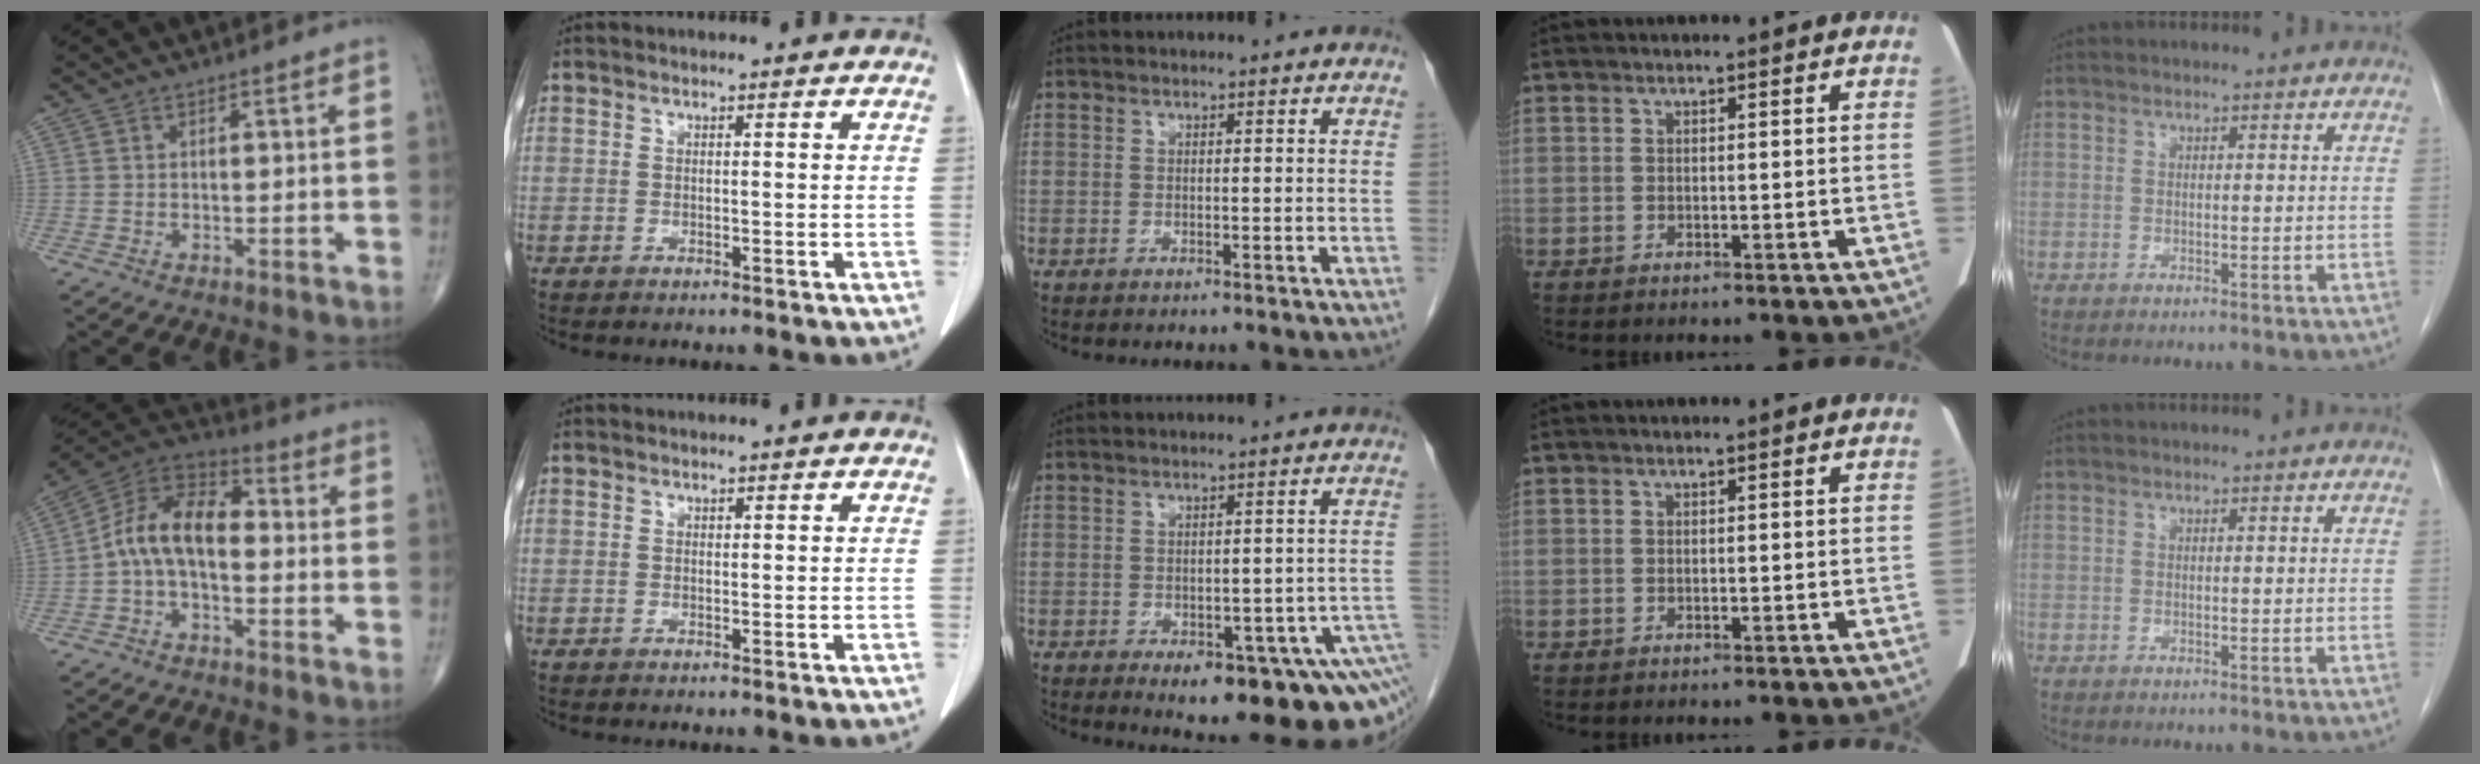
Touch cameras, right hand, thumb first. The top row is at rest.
{"thumb": {"total": 11.4, "force": [-1.4, 6.7, 9.1], "torque": [-0.152, 0.044, -0.039]}, "middle": {"total": 15.4, "force": [-8.3, 5.1, 12.0], "torque": [-0.082, 0.008, -0.092]}}